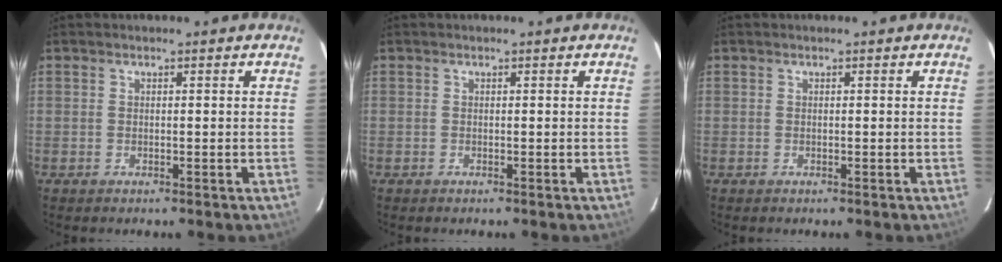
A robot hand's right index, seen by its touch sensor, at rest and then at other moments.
{"total": 0.0}
{"total": 0.0}